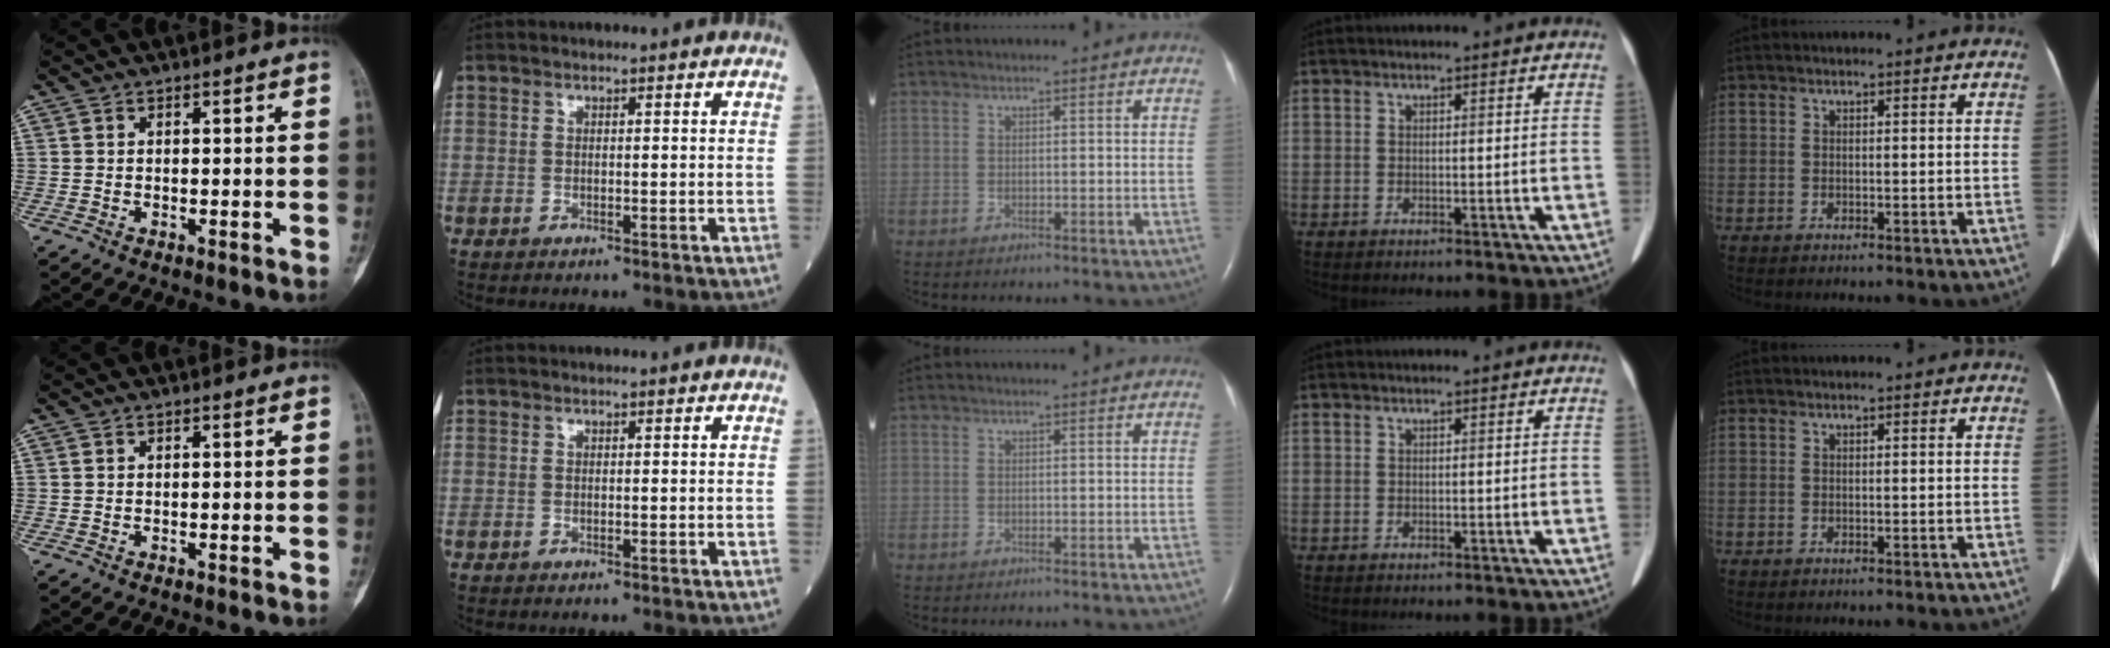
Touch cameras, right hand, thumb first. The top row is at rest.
{}